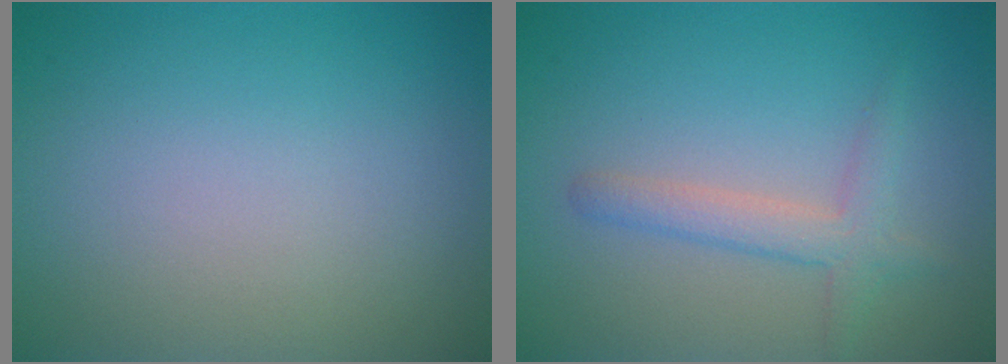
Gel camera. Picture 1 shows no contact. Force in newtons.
{"total": 2.5, "press": 2.5, "slide": 0.2}